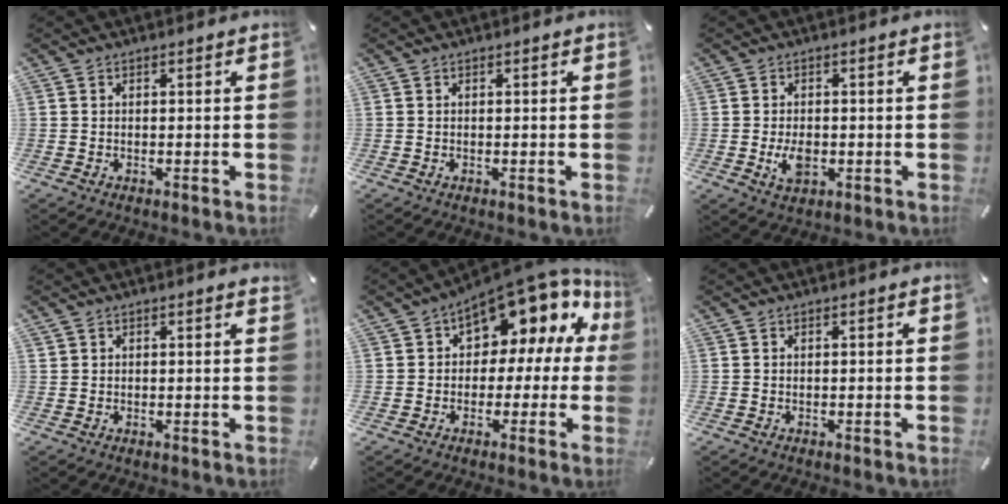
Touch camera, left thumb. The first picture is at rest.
{"total": 0.0}
{"total": 4.8, "force": [-1.0, 3.0, 3.6], "torque": [-0.074, -0.006, -0.020]}
{"total": 0.7, "force": [0.6, 0.1, 0.2], "torque": [-0.004, -0.001, 0.012]}
{"total": 13.6, "force": [8.2, 7.6, 7.8], "torque": [-0.108, -0.072, 0.140]}
{"total": 0.0}